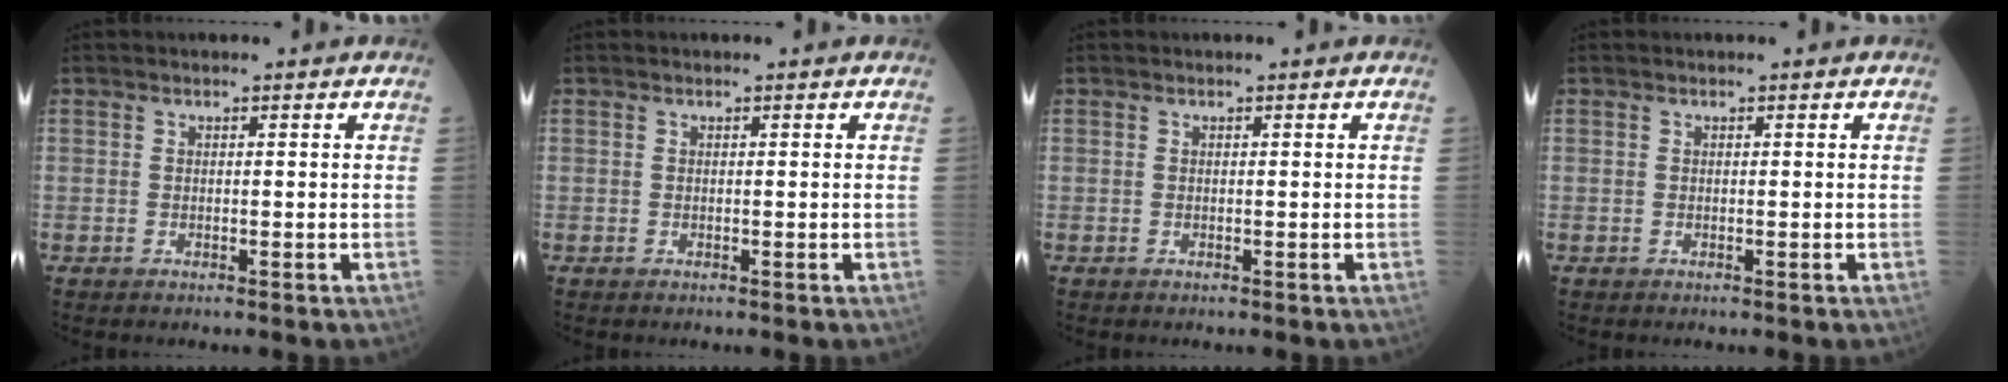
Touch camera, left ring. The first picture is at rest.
{"total": 0.0}
{"total": 0.0}
{"total": 0.0}